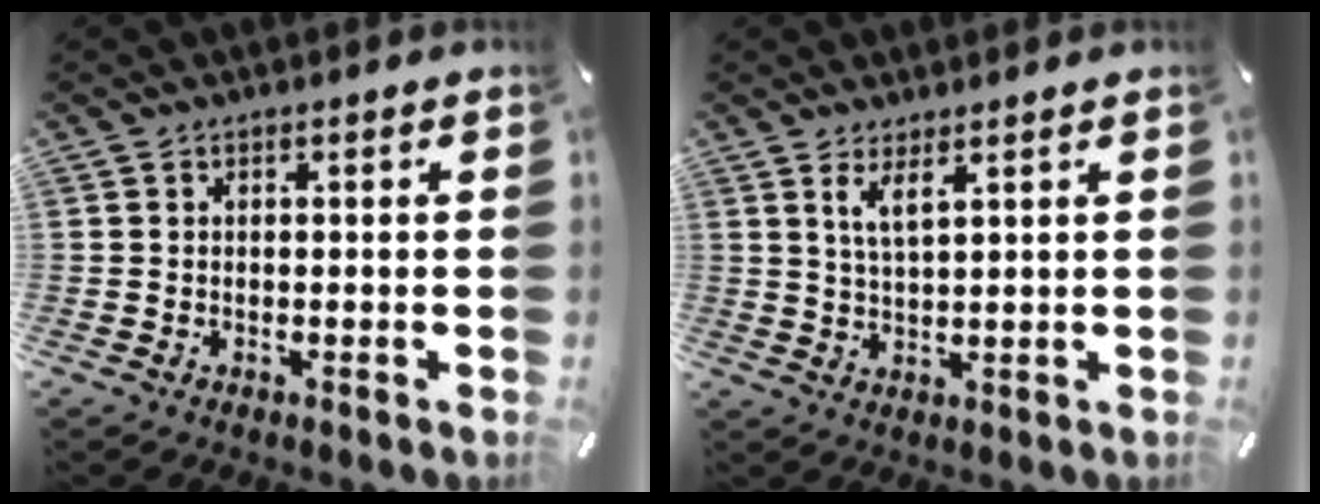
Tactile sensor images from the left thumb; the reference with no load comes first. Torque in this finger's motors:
{"motor_torque": [0.75, 0.68, 0.51, -0.53, 0.13]}